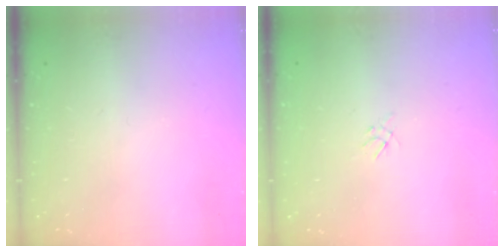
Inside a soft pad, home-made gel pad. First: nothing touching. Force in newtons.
{"total": 1.2, "press": 1.1, "slide": 0.5}